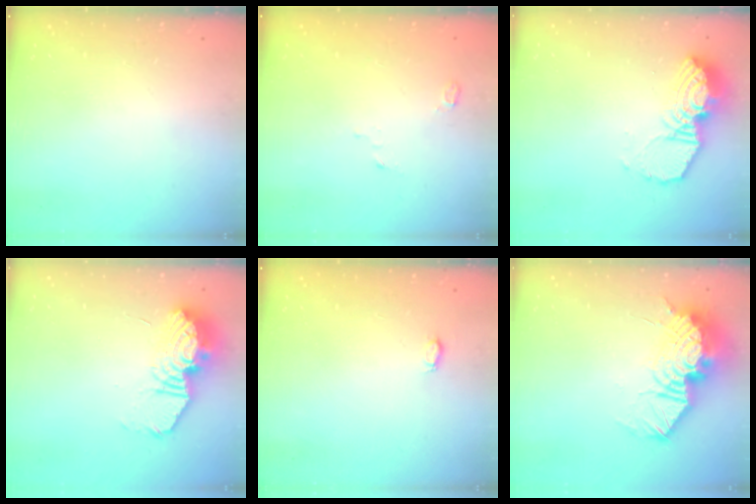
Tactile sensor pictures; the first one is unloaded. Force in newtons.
{"total": 3.3, "press": 3.2, "slide": 0.9}
{"total": 12.6, "press": 12.6, "slide": 1.1}
{"total": 13.9, "press": 13.9, "slide": 1.0}
{"total": 2.7, "press": 2.7, "slide": 0.3}
{"total": 19.7, "press": 19.6, "slide": 2.4}